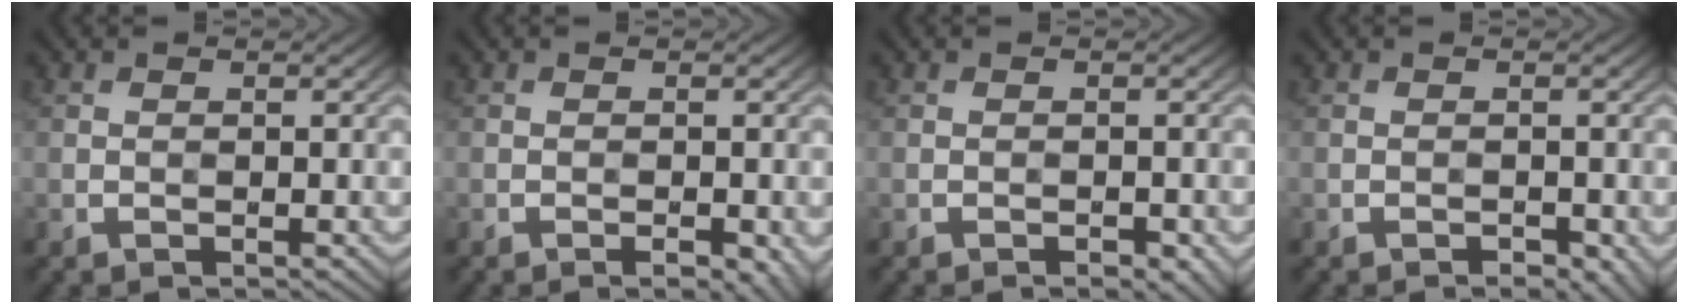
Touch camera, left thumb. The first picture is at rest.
{"total": 2.1, "force": [-1.0, 0.4, 1.8], "torque": [-0.025, 0.004, -0.014]}
{"total": 1.5, "force": [-1.0, 0.4, 1.1], "torque": [-0.015, 0.003, -0.012]}
{"total": 1.4, "force": [-0.9, 0.5, 0.9], "torque": [-0.010, 0.002, -0.012]}